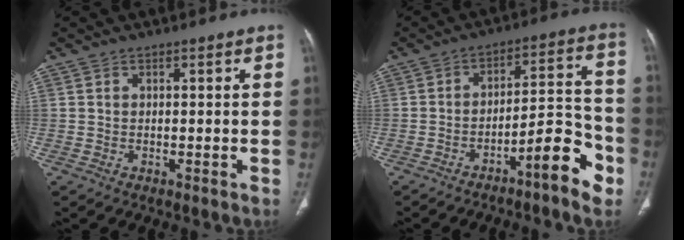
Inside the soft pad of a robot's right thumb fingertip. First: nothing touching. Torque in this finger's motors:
{"motor_torque": [0.07, 0.32, -0.07, 0.14, -0.04]}